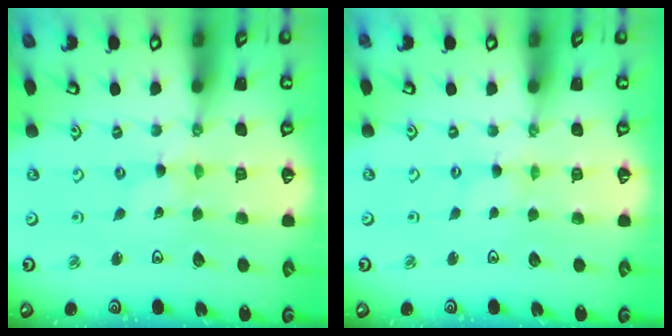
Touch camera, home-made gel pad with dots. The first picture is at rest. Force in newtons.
{"total": 0.0}